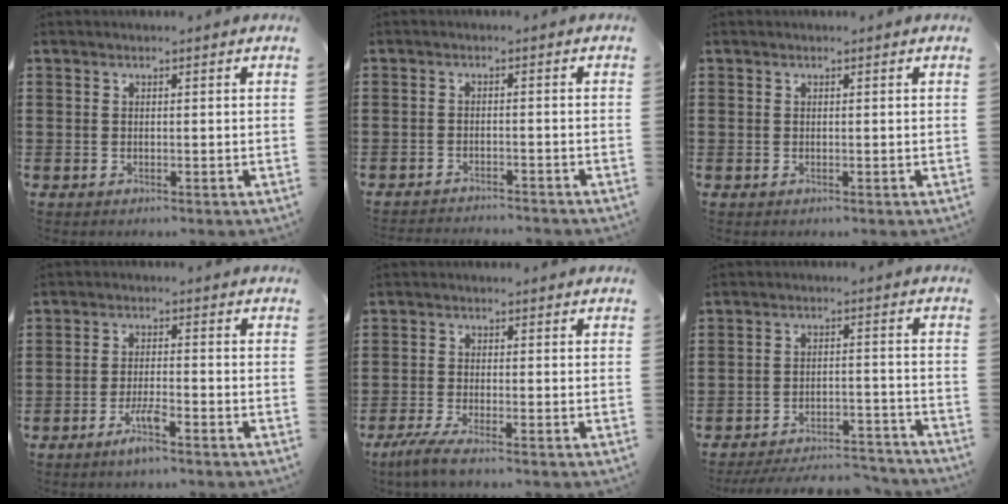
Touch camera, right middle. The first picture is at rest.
{"total": 2.0, "force": [-2.0, -0.1, 0.1], "torque": [-0.007, -0.002, -0.041]}
{"total": 0.0}
{"total": 4.1, "force": [-2.7, 0.5, 3.0], "torque": [-0.065, -0.002, -0.053]}
{"total": 3.3, "force": [-2.5, -0.1, 2.1], "torque": [-0.058, -0.016, -0.052]}
{"total": 5.7, "force": [-5.4, 0.4, 1.7], "torque": [-0.039, -0.005, -0.107]}